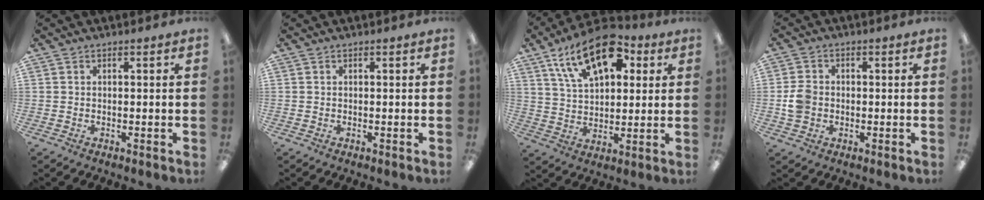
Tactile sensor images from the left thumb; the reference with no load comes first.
{"total": 0.0}
{"total": 18.5, "force": [10.0, 10.0, 11.9], "torque": [-0.186, -0.031, 0.174]}
{"total": 5.7, "force": [-0.5, 5.0, 2.7], "torque": [-0.040, 0.005, -0.011]}